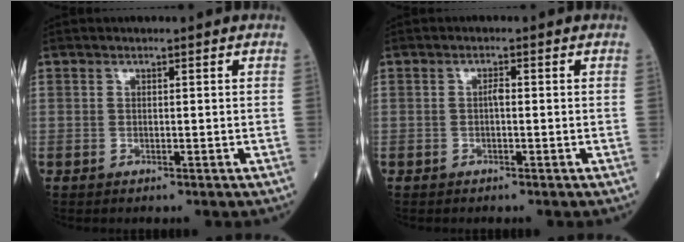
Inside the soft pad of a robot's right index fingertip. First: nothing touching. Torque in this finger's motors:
{"motor_torque": [0.38, -0.12, 0.22, 0.06]}